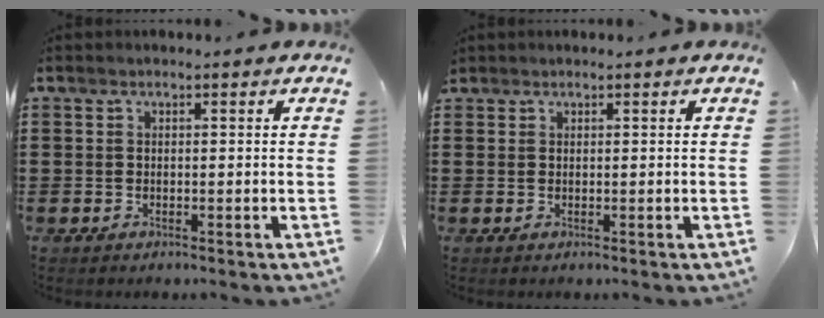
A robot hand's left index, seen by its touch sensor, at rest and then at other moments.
{"total": 0.6, "force": [0.6, 0.3, 0.0], "torque": [-0.004, 0.001, 0.012]}